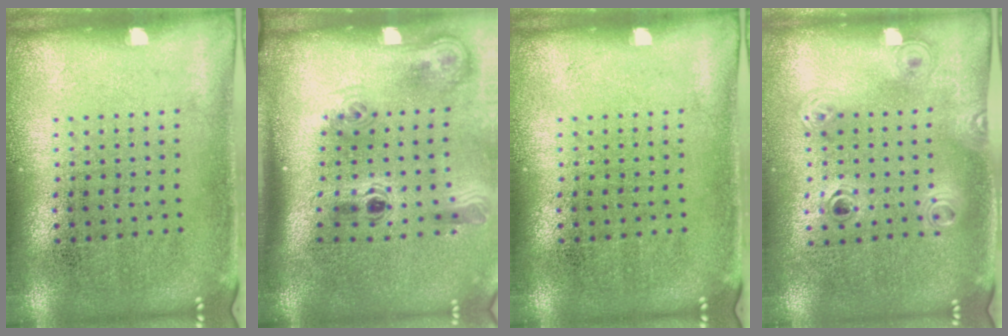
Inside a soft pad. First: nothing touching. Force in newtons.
{"total": 2.2, "press": 1.5, "slide": 1.7}
{"total": 0.0}
{"total": 1.2, "press": 1.0, "slide": 0.6}